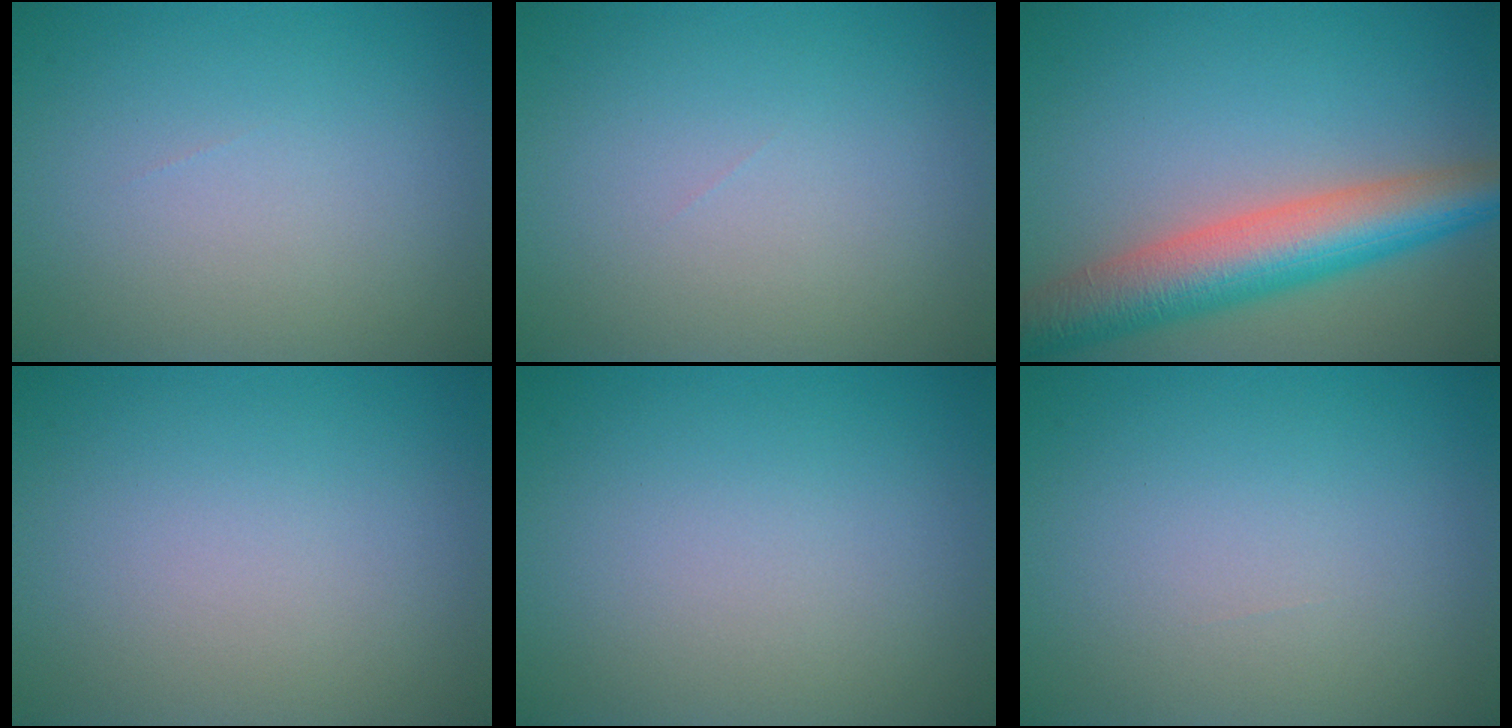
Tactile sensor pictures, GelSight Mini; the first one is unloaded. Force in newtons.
{"total": 0.0}
{"total": 8.2, "press": 8.2, "slide": 0.3}
{"total": 0.0}
{"total": 0.0}
{"total": 0.0}